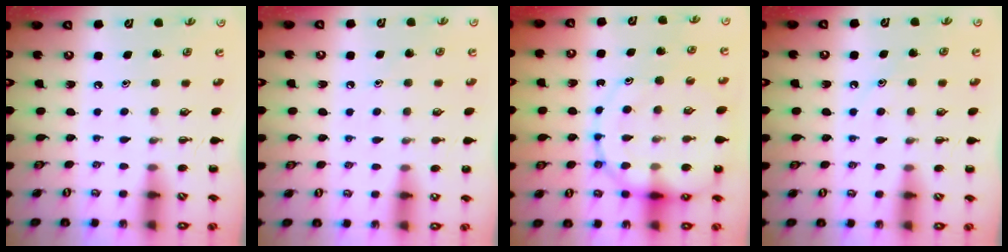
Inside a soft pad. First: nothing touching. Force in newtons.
{"total": 5.7, "press": 5.4, "slide": 1.8}
{"total": 15.2, "press": 14.9, "slide": 2.8}
{"total": 8.4, "press": 8.3, "slide": 1.2}